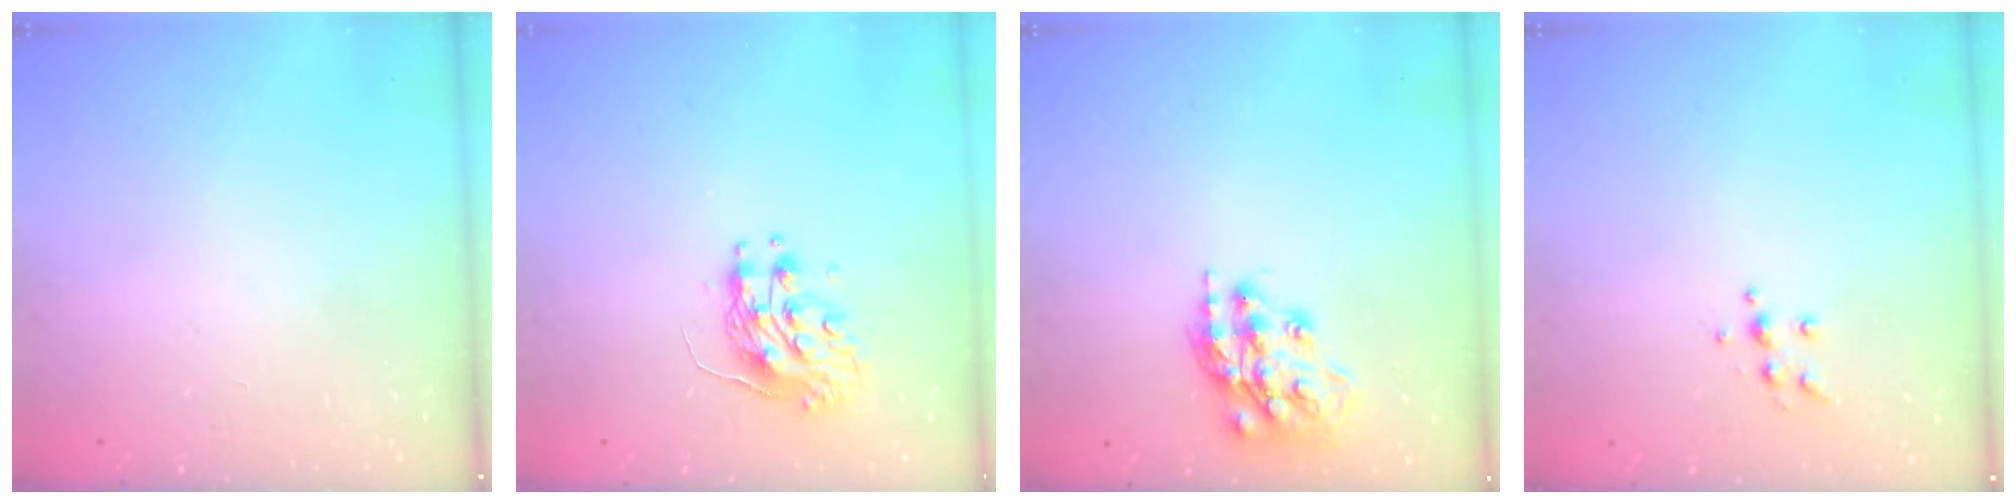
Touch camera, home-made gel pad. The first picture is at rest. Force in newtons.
{"total": 9.3, "press": 9.3, "slide": 0.8}
{"total": 15.5, "press": 15.5, "slide": 1.1}
{"total": 5.7, "press": 5.7, "slide": 0.9}